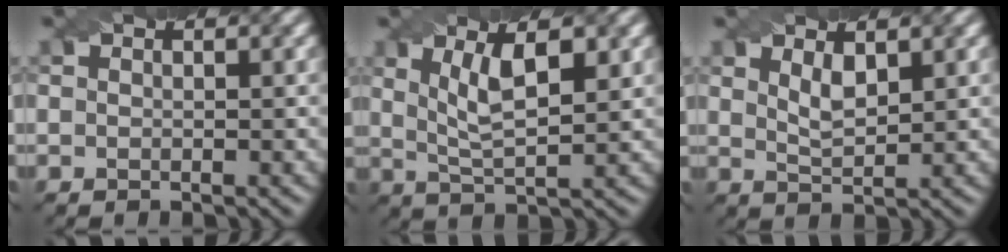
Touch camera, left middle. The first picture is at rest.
{"total": 5.1, "force": [1.7, 1.6, 4.5], "torque": [-0.090, -0.002, 0.037]}
{"total": 2.1, "force": [1.2, 0.8, 1.6], "torque": [-0.033, -0.005, 0.025]}